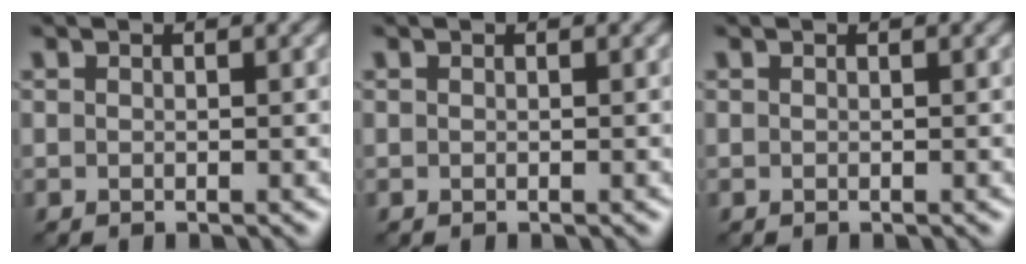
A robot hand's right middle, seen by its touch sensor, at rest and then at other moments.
{"total": 0.0}
{"total": 0.0}